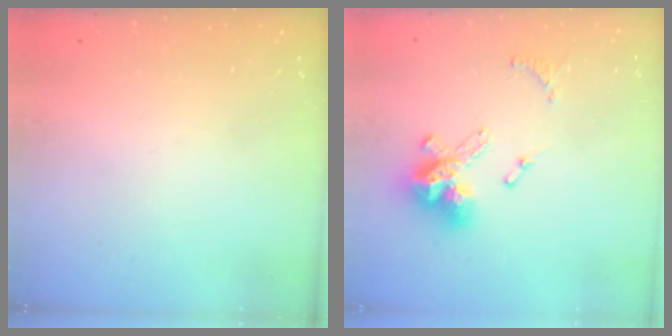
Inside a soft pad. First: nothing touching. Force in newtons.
{"total": 13.4, "press": 13.4, "slide": 1.3}